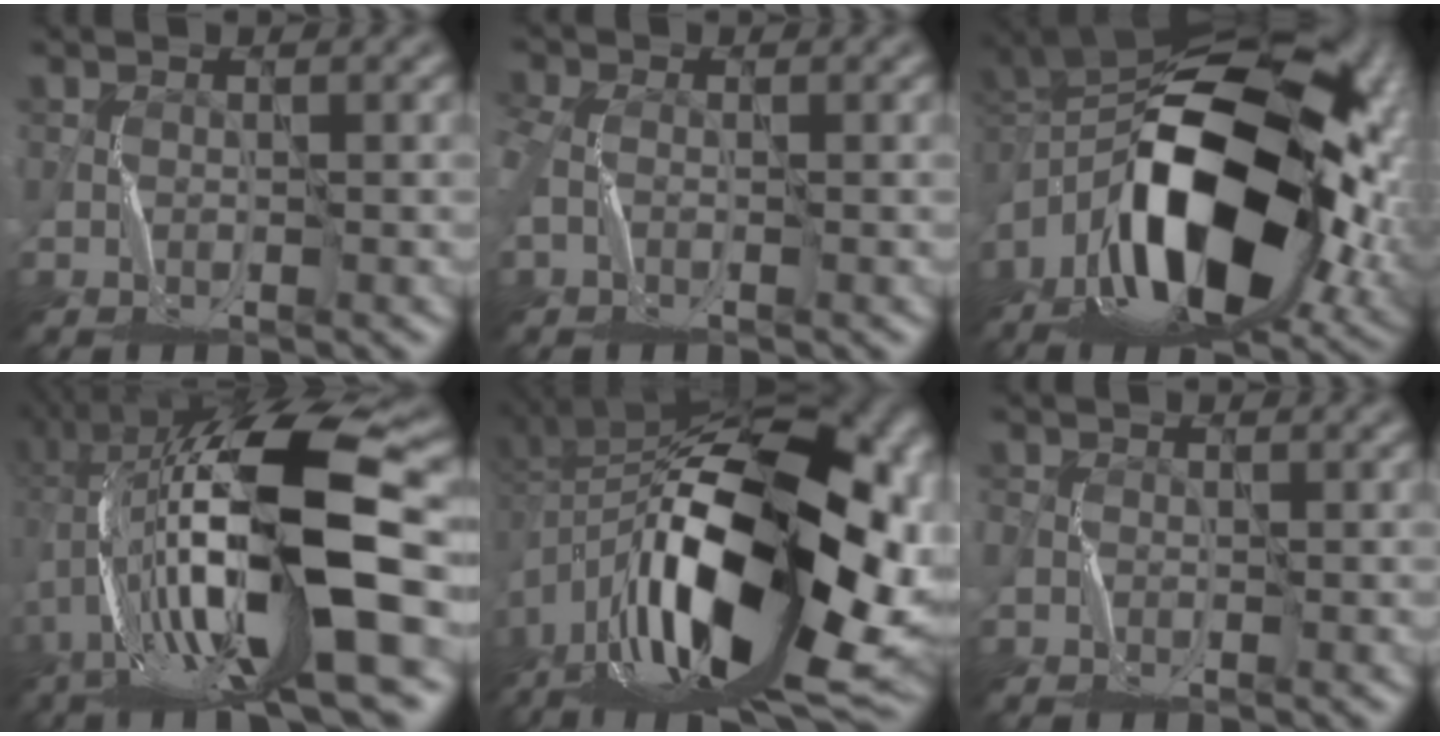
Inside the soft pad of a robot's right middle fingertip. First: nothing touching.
{"total": 2.2, "force": [-0.2, 1.4, 1.6], "torque": [-0.051, -0.005, -0.006]}
{"total": 17.4, "force": [-4.6, 8.9, 14.2], "torque": [-0.263, 0.021, -0.084]}
{"total": 16.4, "force": [-1.2, 4.5, 15.7], "torque": [-0.277, 0.033, -0.021]}
{"total": 20.4, "force": [-3.6, 10.6, 17.0], "torque": [-0.302, -0.004, -0.063]}
{"total": 0.6, "force": [-0.3, 0.5, 0.1], "torque": [0.003, -0.002, -0.004]}